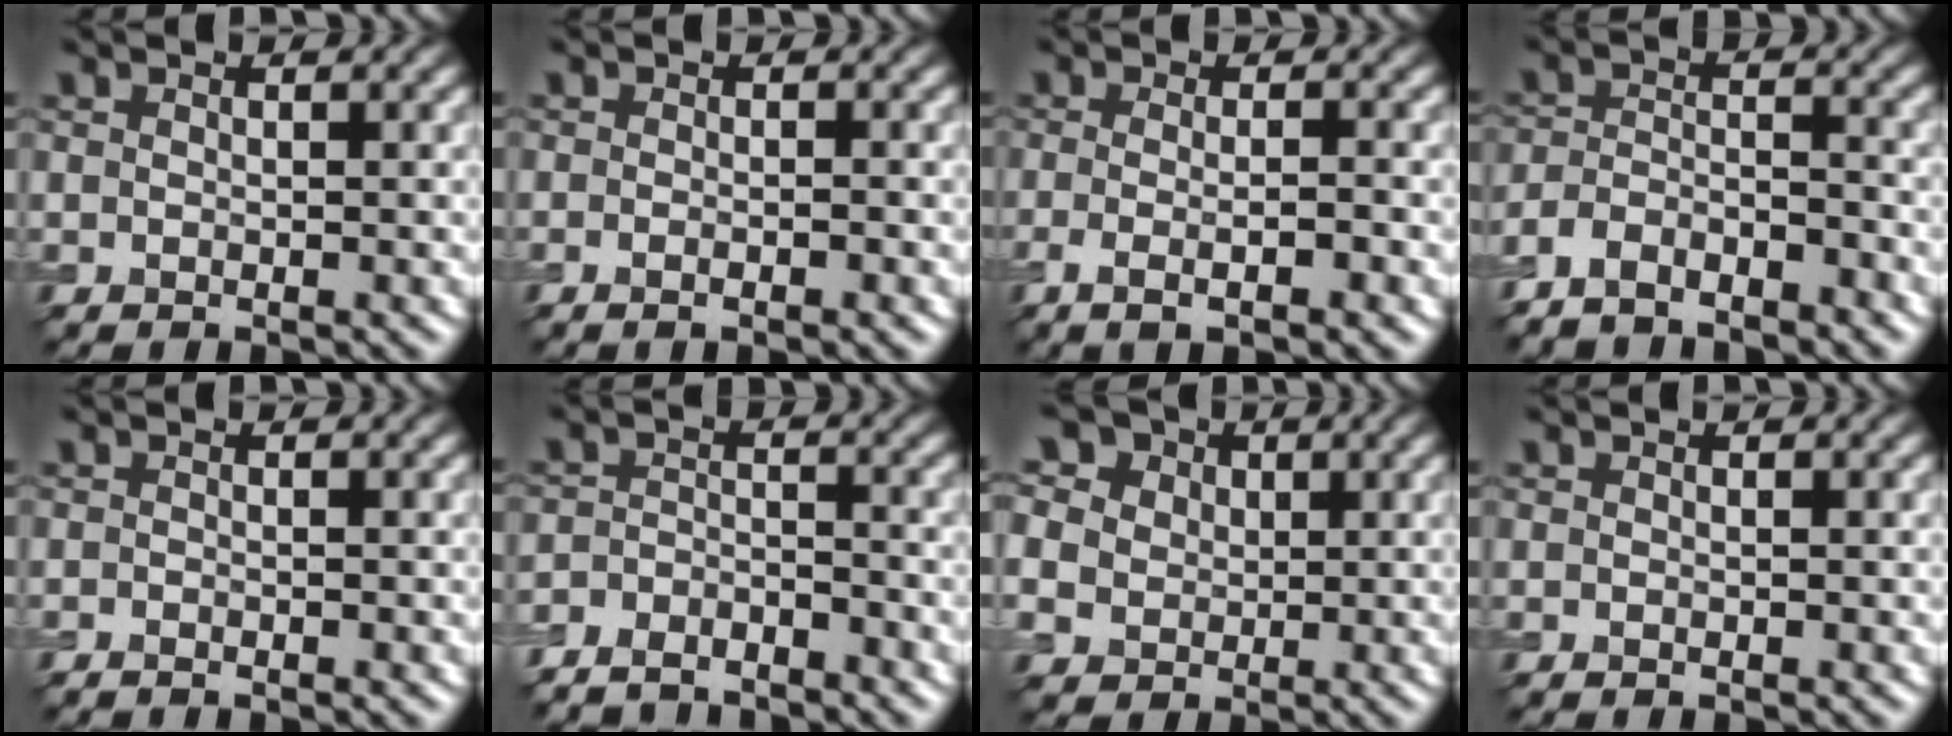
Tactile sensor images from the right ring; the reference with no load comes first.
{"total": 2.2, "force": [-0.6, 1.0, 1.9], "torque": [-0.010, 0.004, -0.016]}
{"total": 4.3, "force": [-1.3, 1.4, 3.8], "torque": [-0.054, -0.008, -0.019]}
{"total": 4.2, "force": [-3.6, 1.3, 1.8], "torque": [-0.031, 0.000, -0.074]}
{"total": 0.5, "force": [-0.5, 0.1, 0.2], "torque": [-0.002, -0.002, -0.010]}
{"total": 4.2, "force": [-4.0, 1.2, 0.7], "torque": [-0.011, -0.005, -0.078]}
{"total": 10.6, "force": [2.8, 9.0, 5.0], "torque": [-0.117, 0.028, 0.024]}
{"total": 0.0}